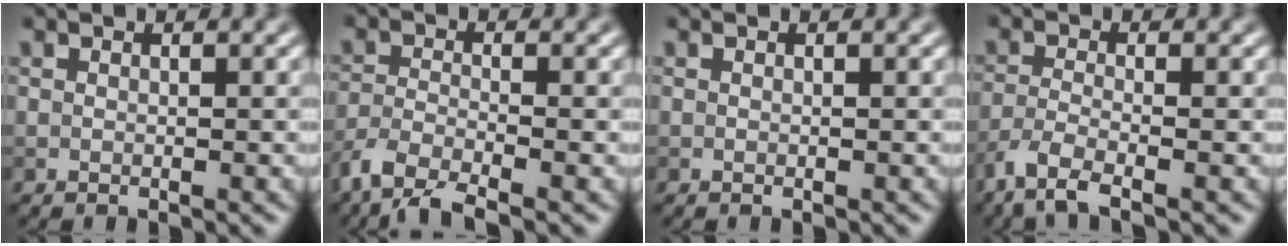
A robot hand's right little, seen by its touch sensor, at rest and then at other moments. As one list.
[{"total": 4.7, "force": [-3.7, 1.1, 2.7], "torque": [-0.053, -0.010, -0.080]}, {"total": 0.0}, {"total": 3.9, "force": [-2.9, 0.8, 2.4], "torque": [-0.053, -0.011, -0.069]}]